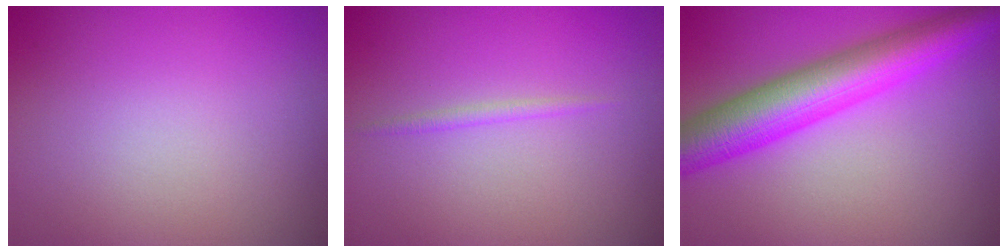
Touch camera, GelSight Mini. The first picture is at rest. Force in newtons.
{"total": 0.8, "press": 0.8, "slide": 0.0}
{"total": 8.2, "press": 8.2, "slide": 0.1}